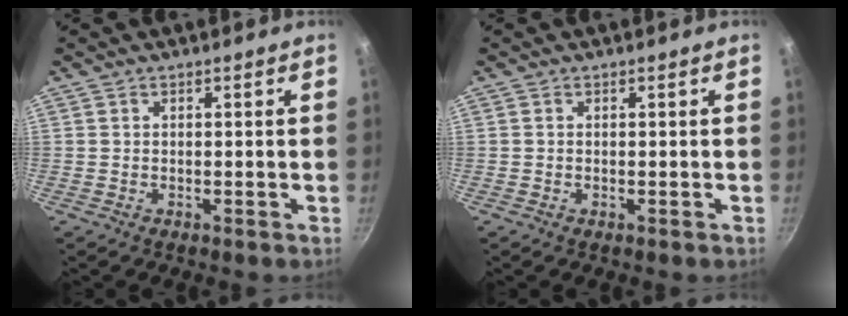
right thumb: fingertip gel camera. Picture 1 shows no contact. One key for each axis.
{"total": 0.0}